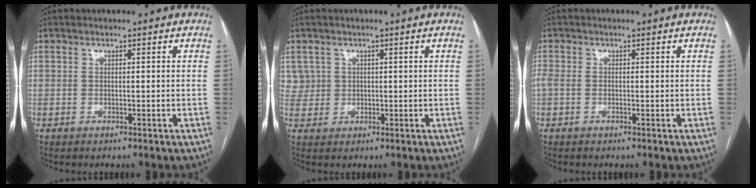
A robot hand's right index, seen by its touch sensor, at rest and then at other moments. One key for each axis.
{"total": 3.1, "fx": 1.3, "fy": 2.8, "fz": -0.2, "tx": 0.020, "ty": 0.011, "tz": 0.022}
{"total": 1.8, "fx": -0.3, "fy": 1.2, "fz": 1.3, "tx": -0.046, "ty": 0.009, "tz": -0.003}